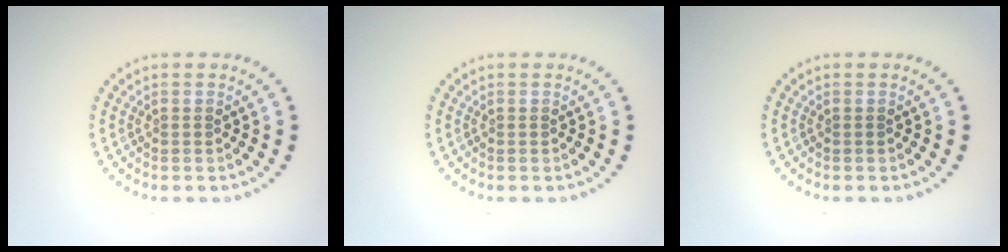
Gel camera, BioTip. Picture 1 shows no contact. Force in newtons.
{"total": 0.0}
{"total": 0.0}